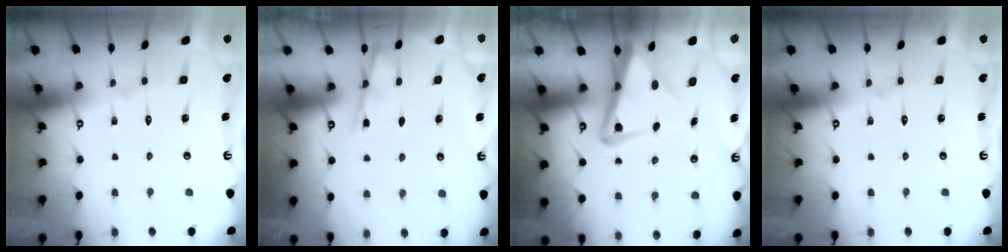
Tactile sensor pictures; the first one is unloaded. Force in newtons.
{"total": 4.0, "press": 4.0, "slide": 0.4}
{"total": 6.8, "press": 6.6, "slide": 1.6}
{"total": 0.0}